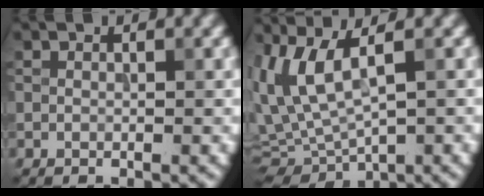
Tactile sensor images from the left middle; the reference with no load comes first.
{"total": 8.4, "force": [2.3, 3.3, 7.4], "torque": [-0.175, -0.003, 0.055]}